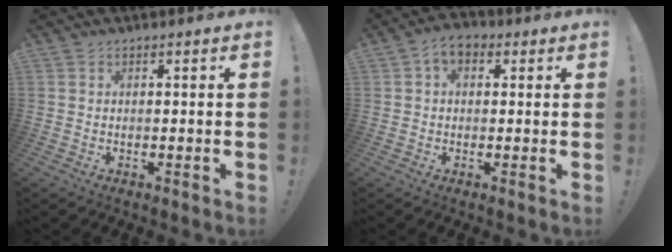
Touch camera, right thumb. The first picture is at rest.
{"total": 5.3, "force": [1.6, 3.5, 3.6], "torque": [-0.058, 0.002, 0.031]}